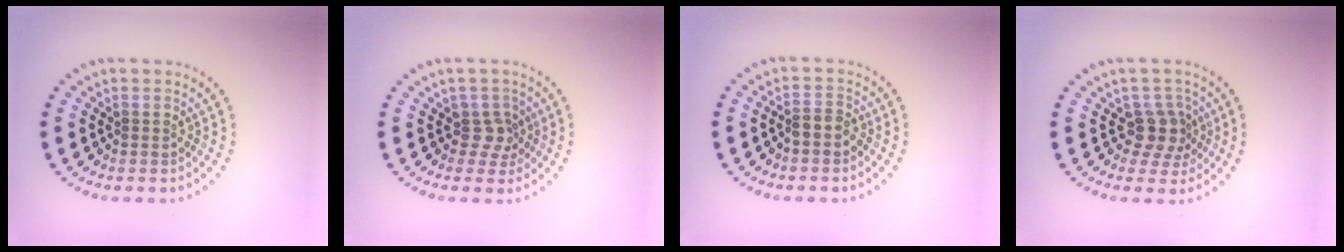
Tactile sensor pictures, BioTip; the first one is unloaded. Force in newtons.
{"total": 2.0, "press": 1.5, "slide": 1.3}
{"total": 1.7, "press": 1.5, "slide": 0.9}
{"total": 2.7, "press": 2.1, "slide": 1.6}